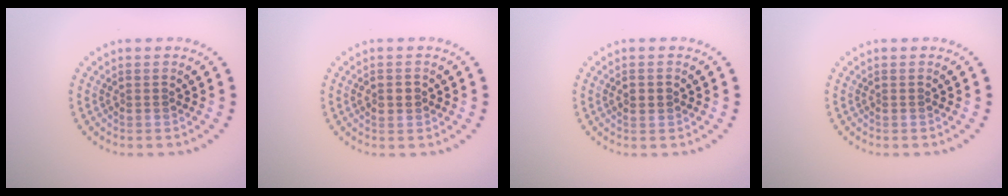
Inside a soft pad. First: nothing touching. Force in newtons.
{"total": 1.8, "press": 1.8, "slide": 0.1}
{"total": 1.8, "press": 1.8, "slide": 0.1}
{"total": 0.0}